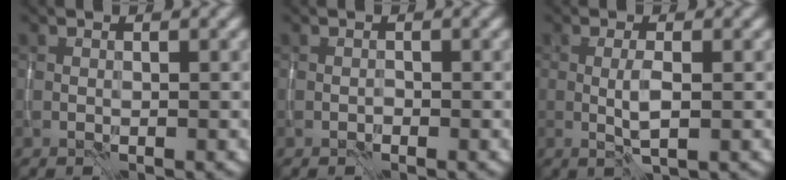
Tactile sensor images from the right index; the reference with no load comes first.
{"total": 0.6, "force": [-0.5, 0.4, 0.1], "torque": [-0.004, -0.002, -0.008]}
{"total": 1.9, "force": [-0.2, 0.3, 1.8], "torque": [-0.038, -0.002, -0.001]}